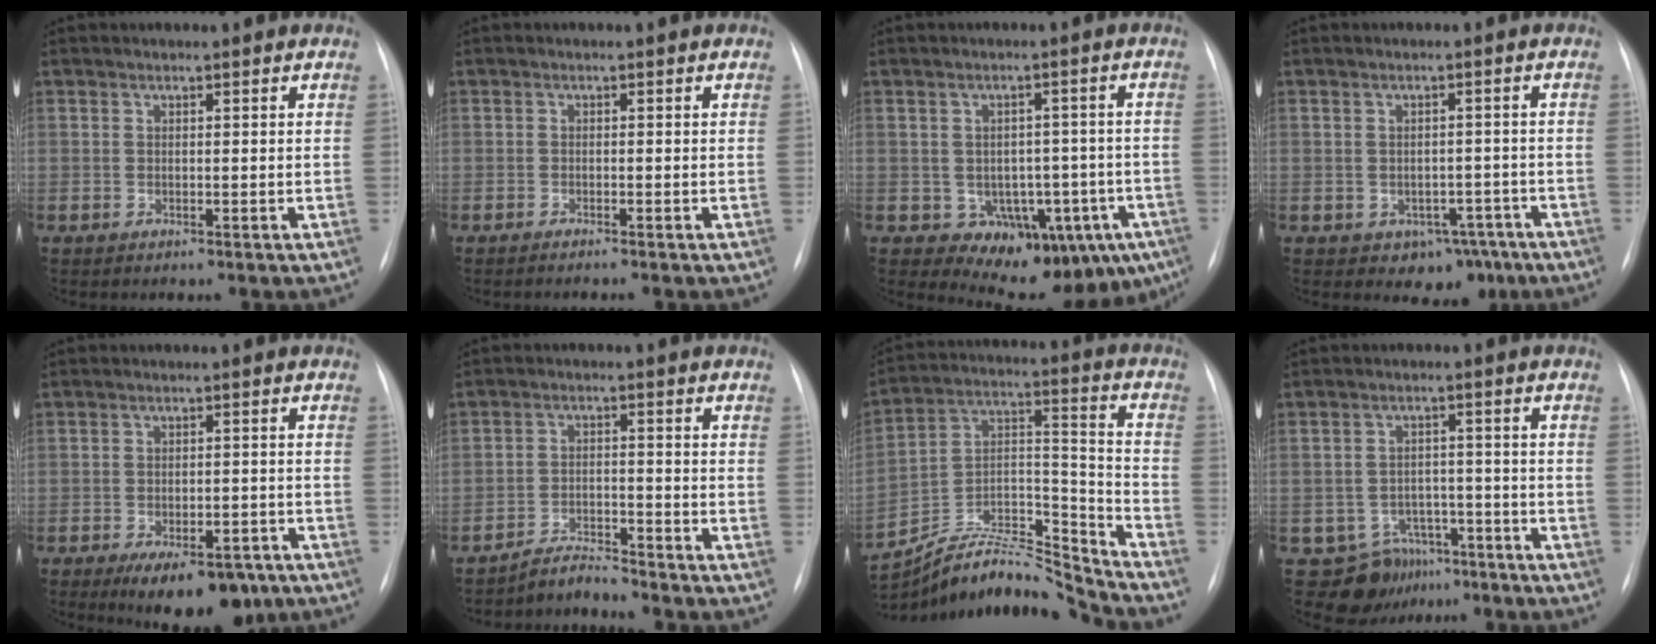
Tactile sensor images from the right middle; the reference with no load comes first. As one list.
[{"total": 1.6, "force": [-1.3, -0.3, 0.8], "torque": [-0.009, 0.002, -0.017]}, {"total": 12.2, "force": [-5.5, 7.7, 7.6], "torque": [-0.070, 0.024, -0.062]}, {"total": 4.9, "force": [-2.8, 3.5, 2.1], "torque": [-0.017, 0.014, -0.025]}, {"total": 10.9, "force": [-7.3, 4.6, 6.7], "torque": [-0.084, 0.000, -0.102]}, {"total": 3.8, "force": [-3.7, -0.7, -0.5], "torque": [0.007, -0.013, -0.065]}, {"total": 17.6, "force": [-17.5, 0.2, 1.7], "torque": [-0.034, 0.066, -0.305]}, {"total": 7.7, "force": [-5.5, 5.3, 0.3], "torque": [0.007, 0.029, -0.078]}]